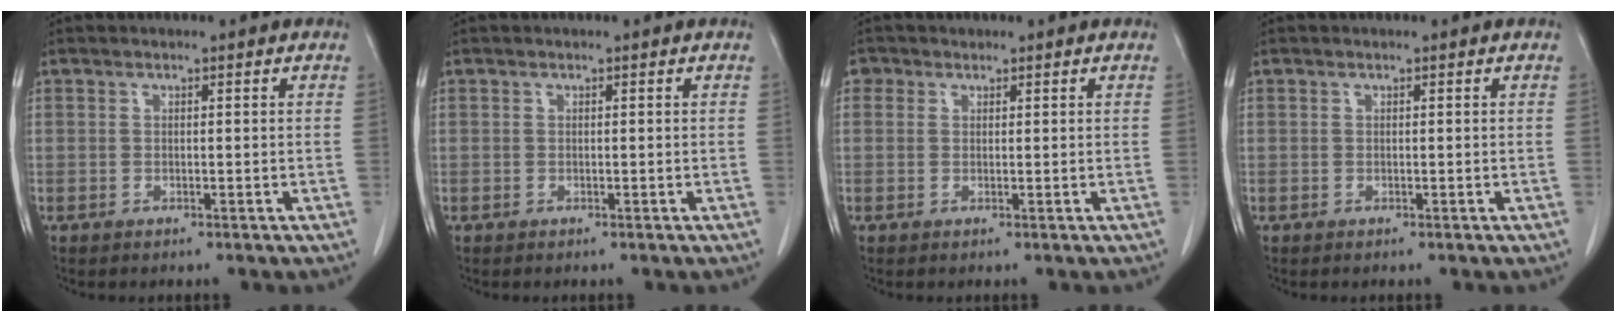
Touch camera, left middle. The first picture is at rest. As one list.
[{"total": 0.0}, {"total": 1.4, "force": [0.7, 1.2, 0.1], "torque": [0.006, 0.005, 0.007]}, {"total": 0.0}]